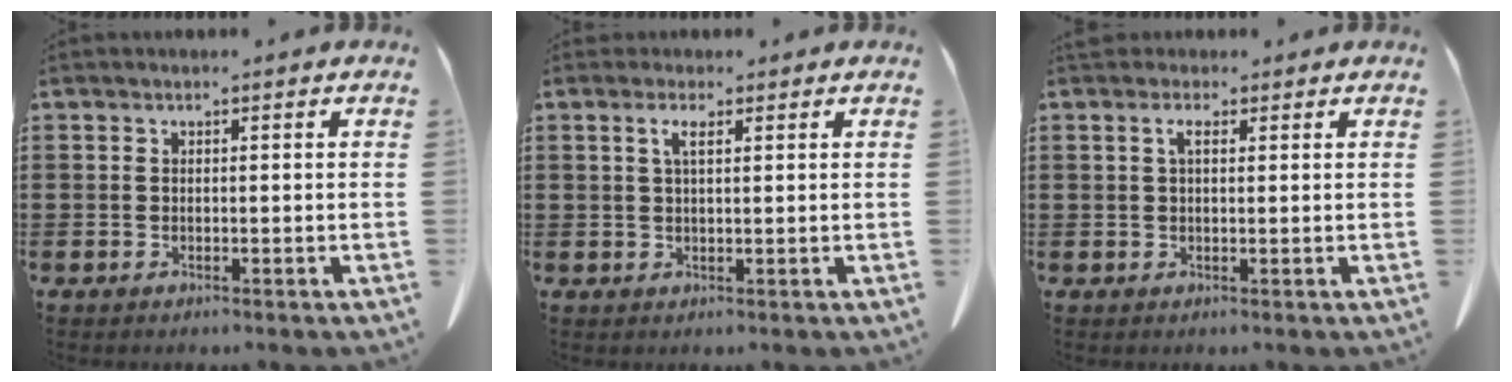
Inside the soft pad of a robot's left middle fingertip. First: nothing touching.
{"total": 2.6, "force": [1.1, 0.7, 2.2], "torque": [-0.048, 0.002, 0.019]}
{"total": 2.4, "force": [1.0, 0.9, 2.0], "torque": [-0.043, 0.004, 0.018]}